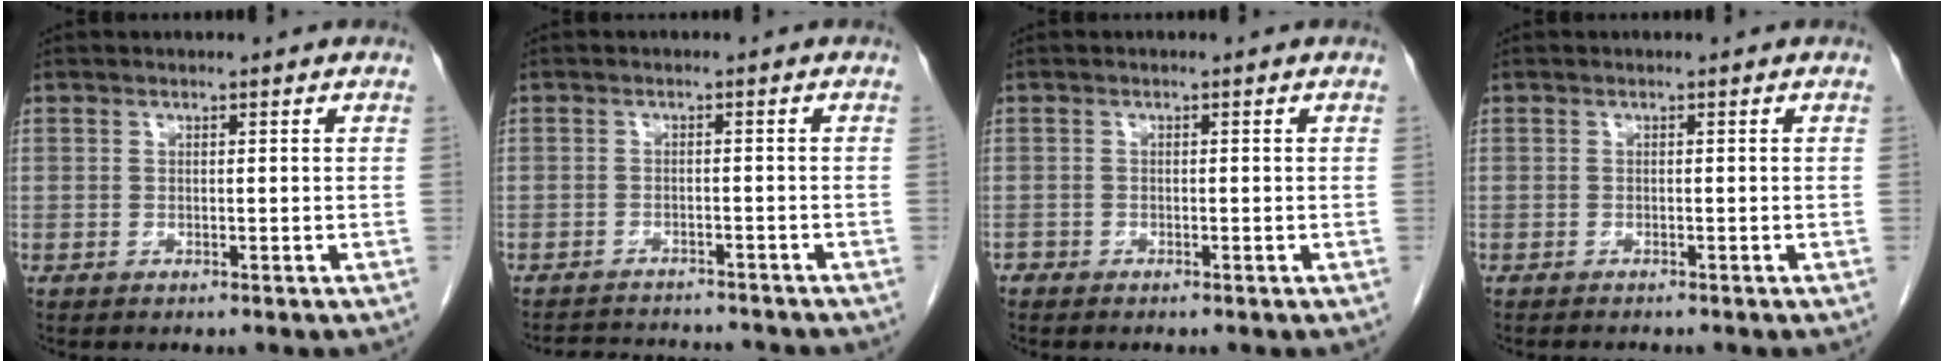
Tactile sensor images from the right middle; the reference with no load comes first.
{"total": 8.5, "force": [-8.2, 1.3, 2.1], "torque": [-0.030, 0.001, -0.107]}
{"total": 0.8, "force": [-0.7, 0.4, 0.0], "torque": [-0.006, 0.001, -0.015]}
{"total": 1.6, "force": [-1.5, 0.2, 0.6], "torque": [-0.011, -0.004, -0.018]}